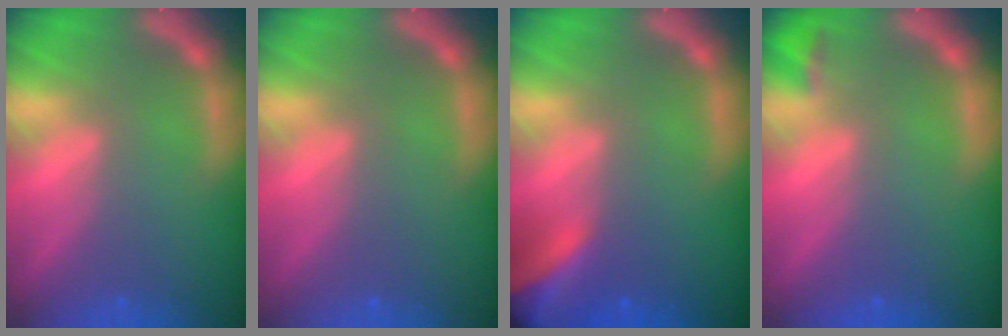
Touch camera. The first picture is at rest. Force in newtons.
{"total": 0.0}
{"total": 9.4}
{"total": 1.4}